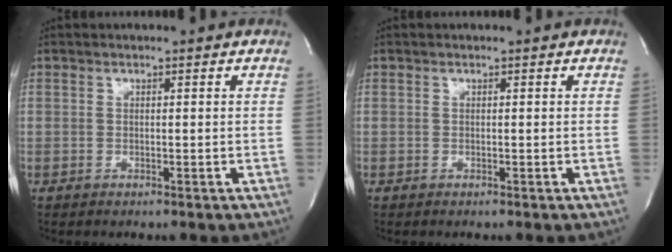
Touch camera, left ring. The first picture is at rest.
{"total": 0.0}